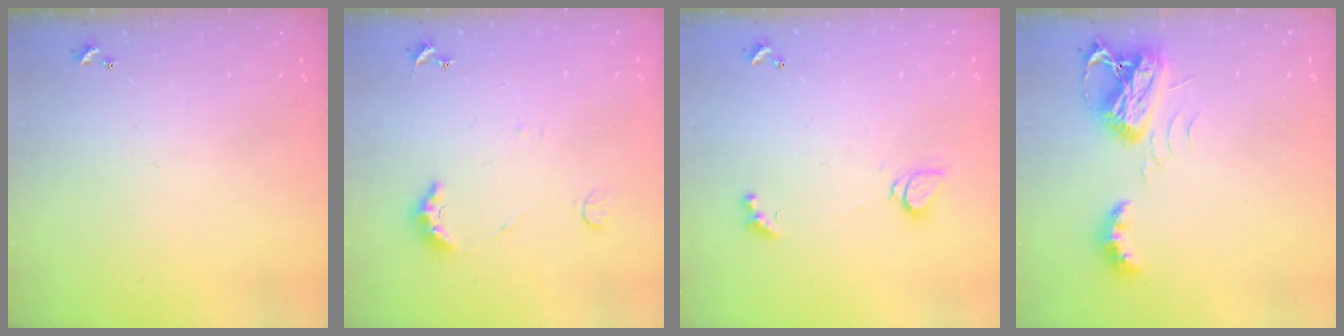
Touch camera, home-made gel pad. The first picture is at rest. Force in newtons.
{"total": 3.7, "press": 3.6, "slide": 0.8}
{"total": 1.6, "press": 1.6, "slide": 0.2}
{"total": 7.9, "press": 7.9, "slide": 0.8}